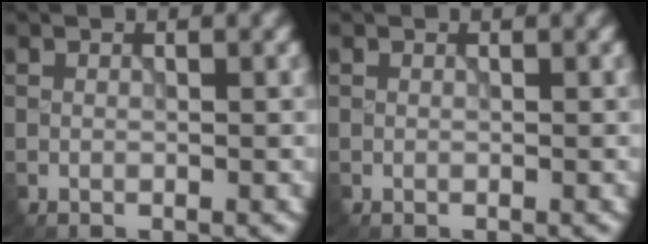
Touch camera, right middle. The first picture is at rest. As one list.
[{"total": 0.0}]